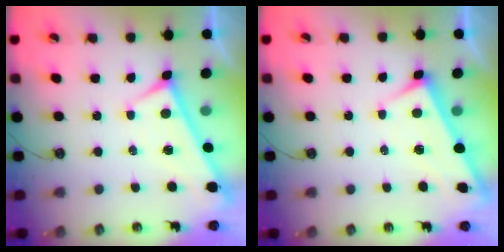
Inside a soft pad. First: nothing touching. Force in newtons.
{"total": 2.7, "press": 2.7, "slide": 0.1}